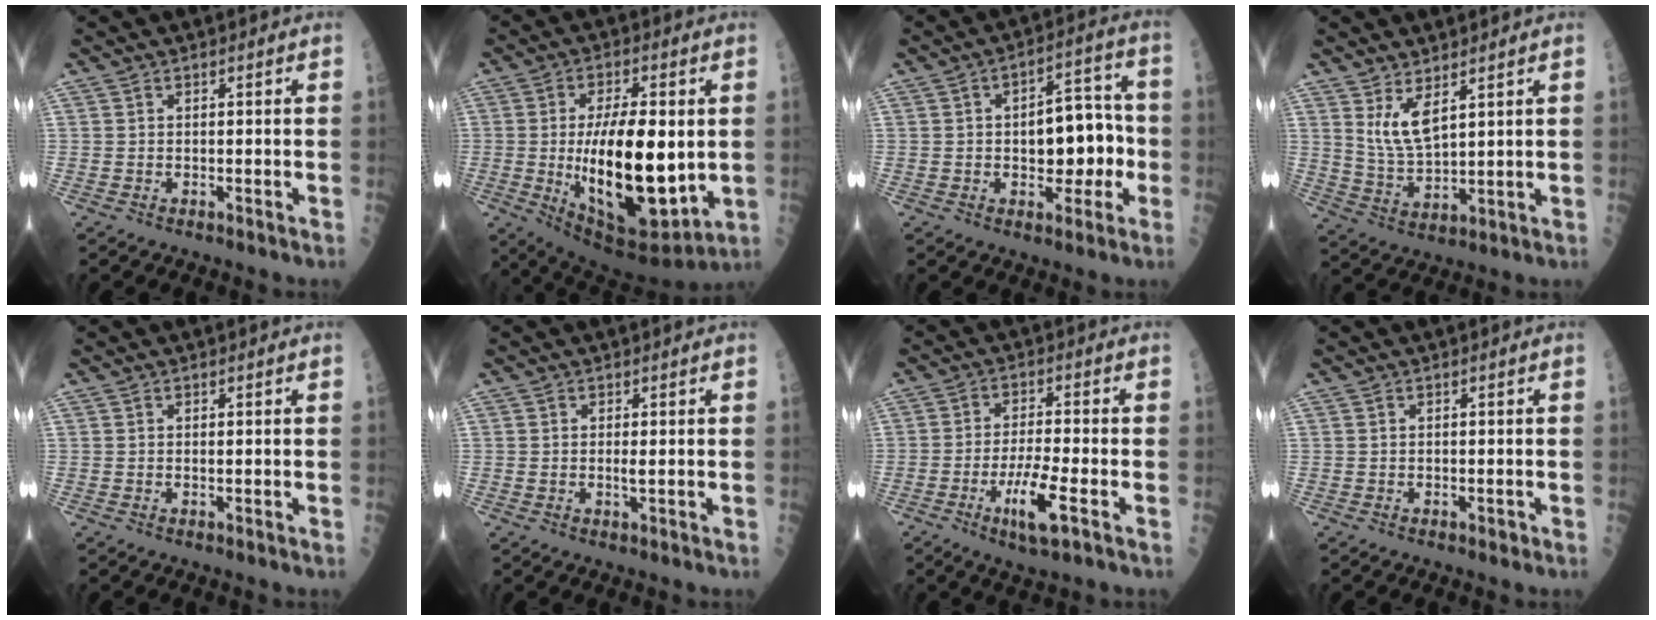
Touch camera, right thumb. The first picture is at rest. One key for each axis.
{"total": 22.8, "fx": -1.1, "fy": 9.2, "fz": 20.8, "tx": -0.344, "ty": -0.025, "tz": -0.002}
{"total": 11.5, "fx": -1.1, "fy": 6.5, "fz": 9.3, "tx": -0.082, "ty": 0.037, "tz": -0.014}
{"total": 6.5, "fx": 3.5, "fy": 2.1, "fz": 5.0, "tx": -0.097, "ty": -0.036, "tz": 0.080}
{"total": 0.0}
{"total": 1.3, "fx": 0.2, "fy": 0.3, "fz": 1.3, "tx": -0.024, "ty": -0.004, "tz": 0.004}
{"total": 8.2, "fx": -3.3, "fy": 1.2, "fz": 7.4, "tx": -0.149, "ty": 0.007, "tz": -0.058}
{"total": 0.6, "fx": -0.2, "fy": 0.3, "fz": 0.4, "tx": 0.002, "ty": 0.002, "tz": -0.005}